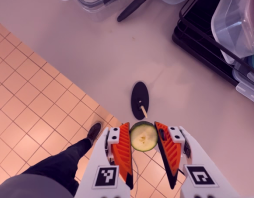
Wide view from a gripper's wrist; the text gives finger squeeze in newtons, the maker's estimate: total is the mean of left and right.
{"total": 8.5, "left": 8.4, "right": 8.6}